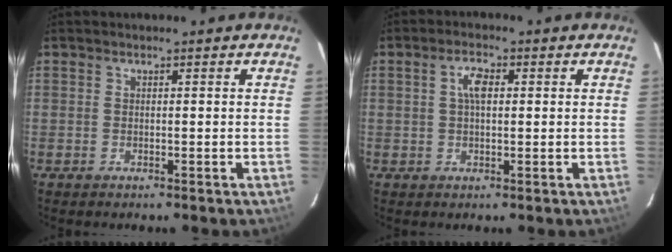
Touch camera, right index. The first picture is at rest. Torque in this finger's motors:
{"motor_torque": [0.31, 0.22, 0.13, 0.07]}